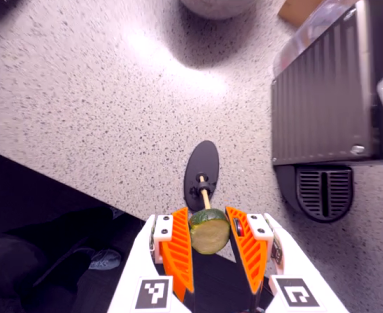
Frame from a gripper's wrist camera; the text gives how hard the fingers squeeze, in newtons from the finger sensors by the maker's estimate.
{"total": 10.6, "left": 10.8, "right": 10.4}